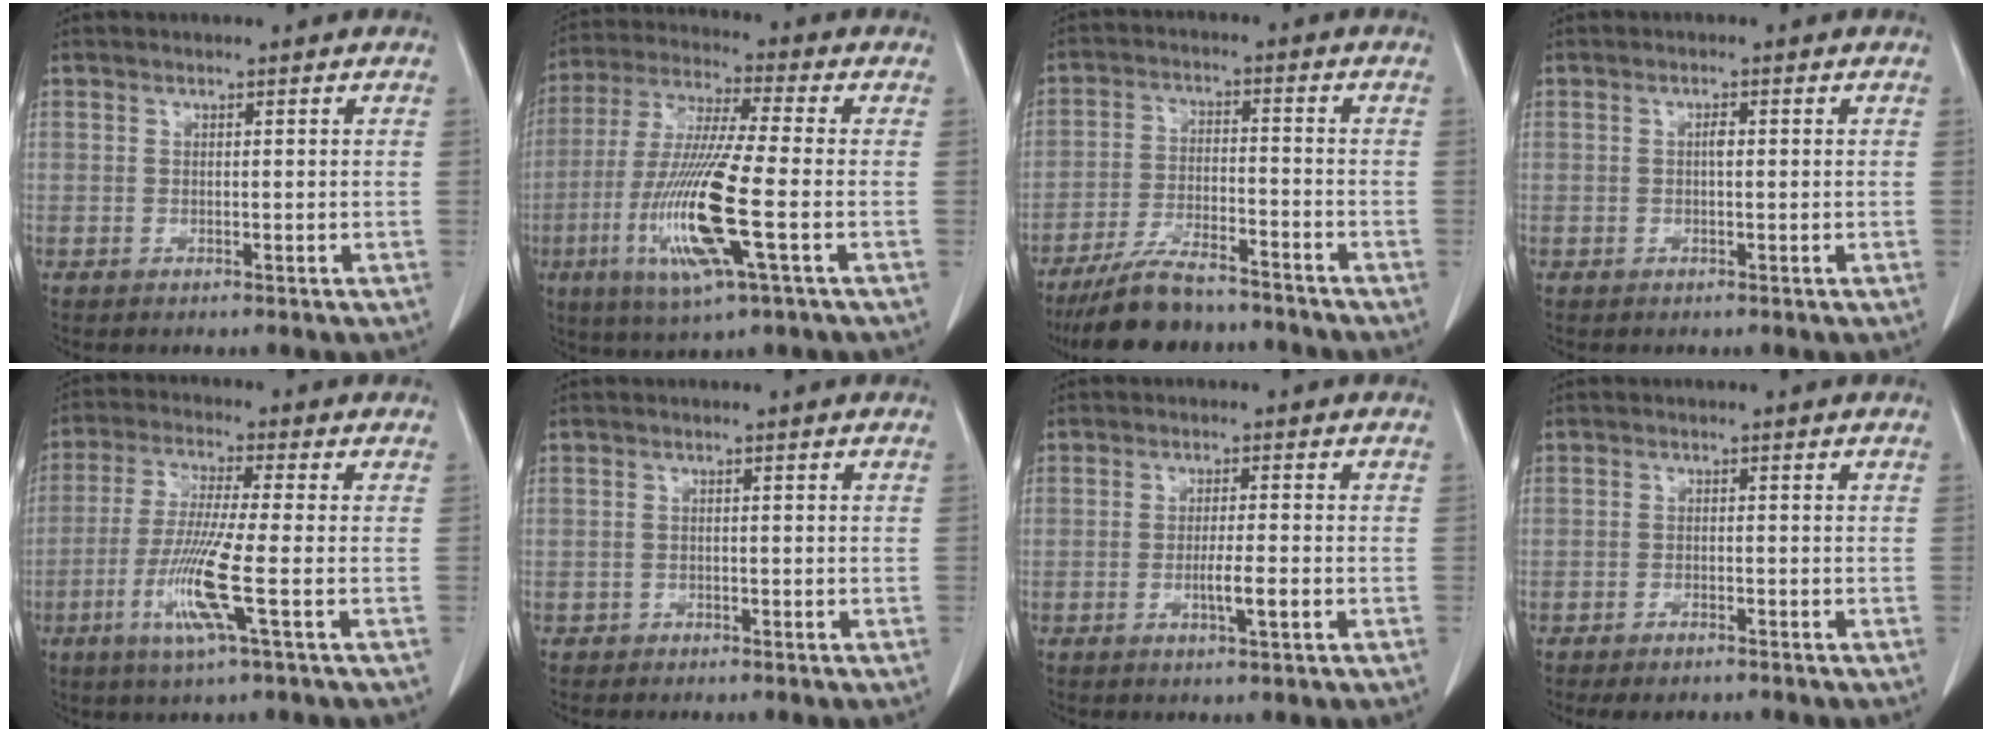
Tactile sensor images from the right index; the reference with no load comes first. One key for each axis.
{"total": 15.4, "fx": -4.2, "fy": 0.6, "fz": 14.8, "tx": -0.308, "ty": -0.019, "tz": -0.081}
{"total": 11.1, "fx": -9.8, "fy": 2.2, "fz": 4.7, "tx": -0.086, "ty": -0.011, "tz": -0.165}
{"total": 1.0, "fx": 0.1, "fy": 0.3, "fz": 1.0, "tx": -0.018, "ty": 0.002, "tz": 0.000}
{"total": 9.8, "fx": -3.2, "fy": -0.6, "fz": 9.2, "tx": -0.190, "ty": -0.020, "tz": -0.068}
{"total": 0.9, "fx": -0.7, "fy": 0.5, "fz": 0.0, "tx": -0.007, "ty": 0.002, "tz": -0.015}
{"total": 3.5, "fx": -1.1, "fy": 0.1, "fz": 3.4, "tx": -0.058, "ty": -0.003, "tz": -0.018}
{"total": 3.3, "fx": -2.7, "fy": 1.0, "fz": 1.6, "tx": -0.021, "ty": -0.005, "tz": -0.037}